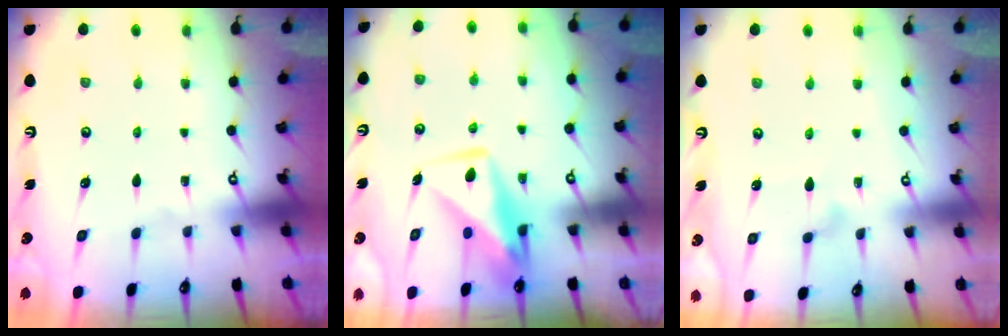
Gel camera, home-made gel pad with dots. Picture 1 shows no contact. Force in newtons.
{"total": 11.0, "press": 10.9, "slide": 0.9}
{"total": 8.6, "press": 8.6, "slide": 0.5}